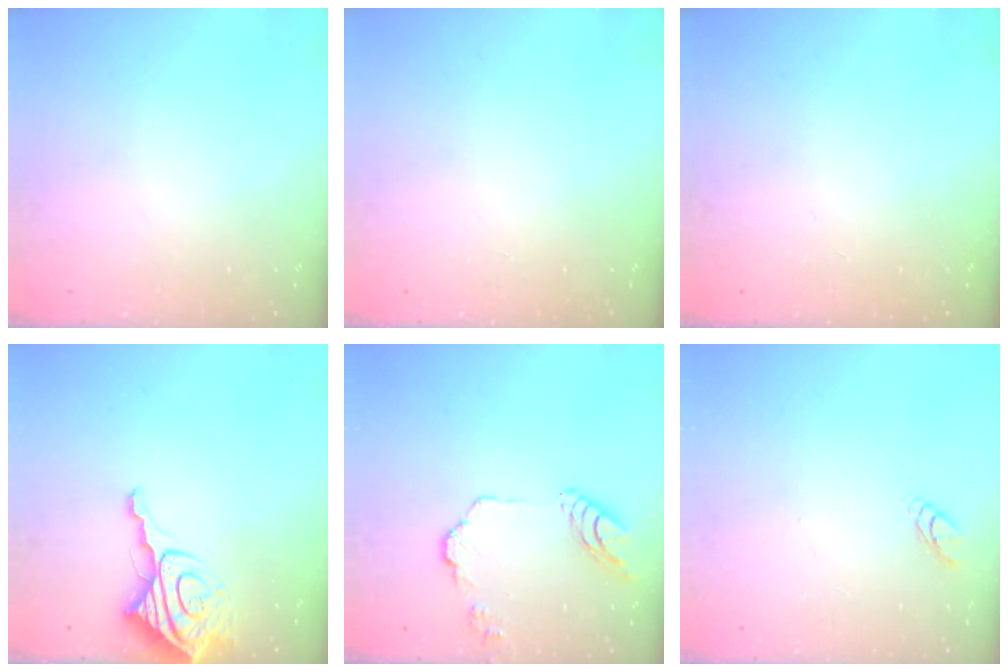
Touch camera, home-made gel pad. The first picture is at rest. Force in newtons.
{"total": 0.0}
{"total": 0.0}
{"total": 11.2, "press": 11.2, "slide": 1.2}
{"total": 11.0, "press": 11.0, "slide": 1.1}
{"total": 3.1, "press": 3.1, "slide": 0.3}